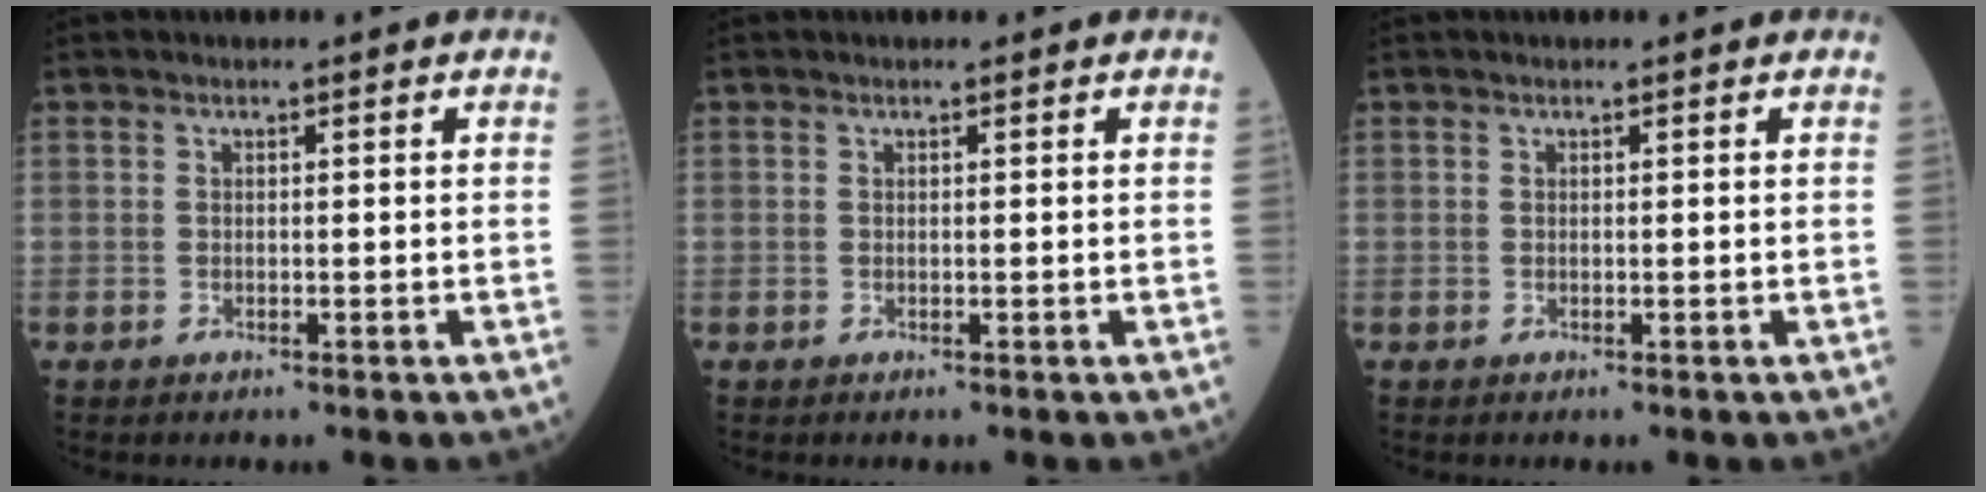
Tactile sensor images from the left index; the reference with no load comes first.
{"total": 0.5, "force": [0.4, 0.1, 0.3], "torque": [-0.009, 0.004, 0.006]}
{"total": 0.0}